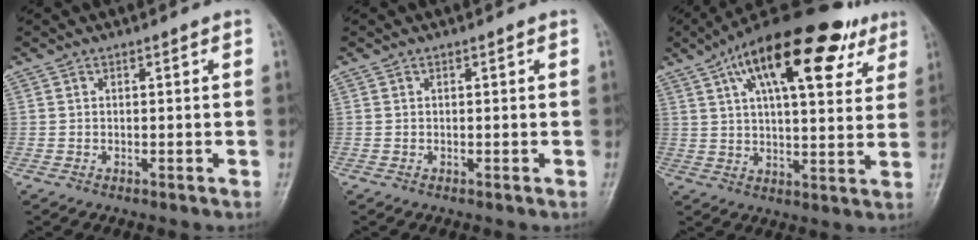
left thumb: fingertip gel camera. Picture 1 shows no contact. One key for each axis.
{"total": 0.0}
{"total": 23.1, "fx": 11.9, "fy": 9.1, "fz": 17.6, "tx": -0.252, "ty": -0.004, "tz": 0.182}